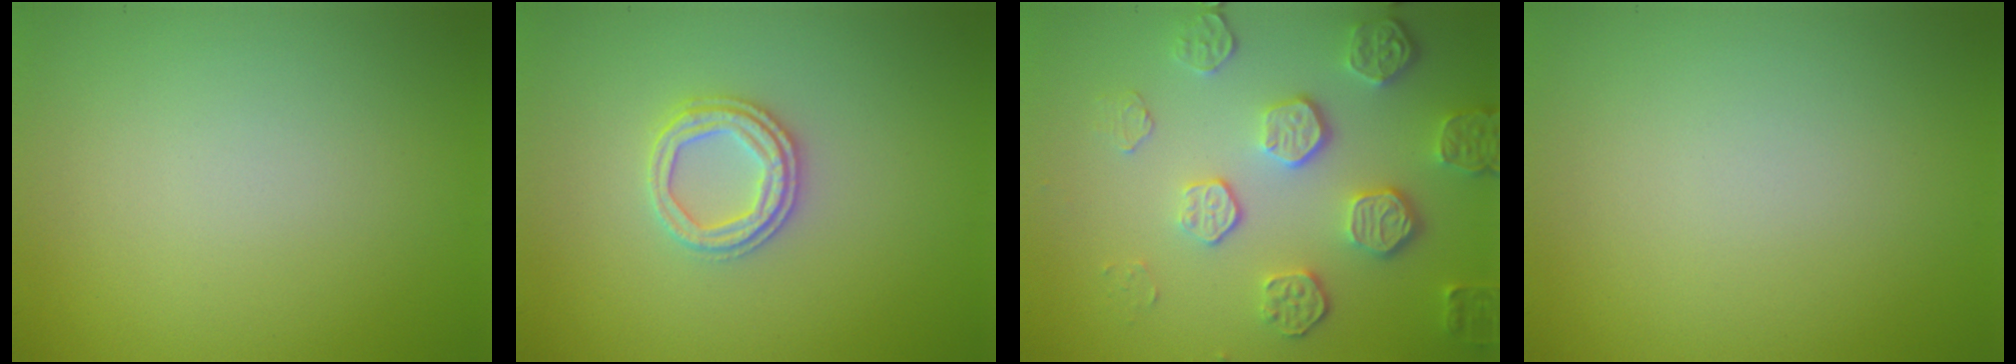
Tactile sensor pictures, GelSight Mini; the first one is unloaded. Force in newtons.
{"total": 2.6, "press": 2.5, "slide": 0.7}
{"total": 4.7, "press": 3.9, "slide": 2.6}
{"total": 0.0}